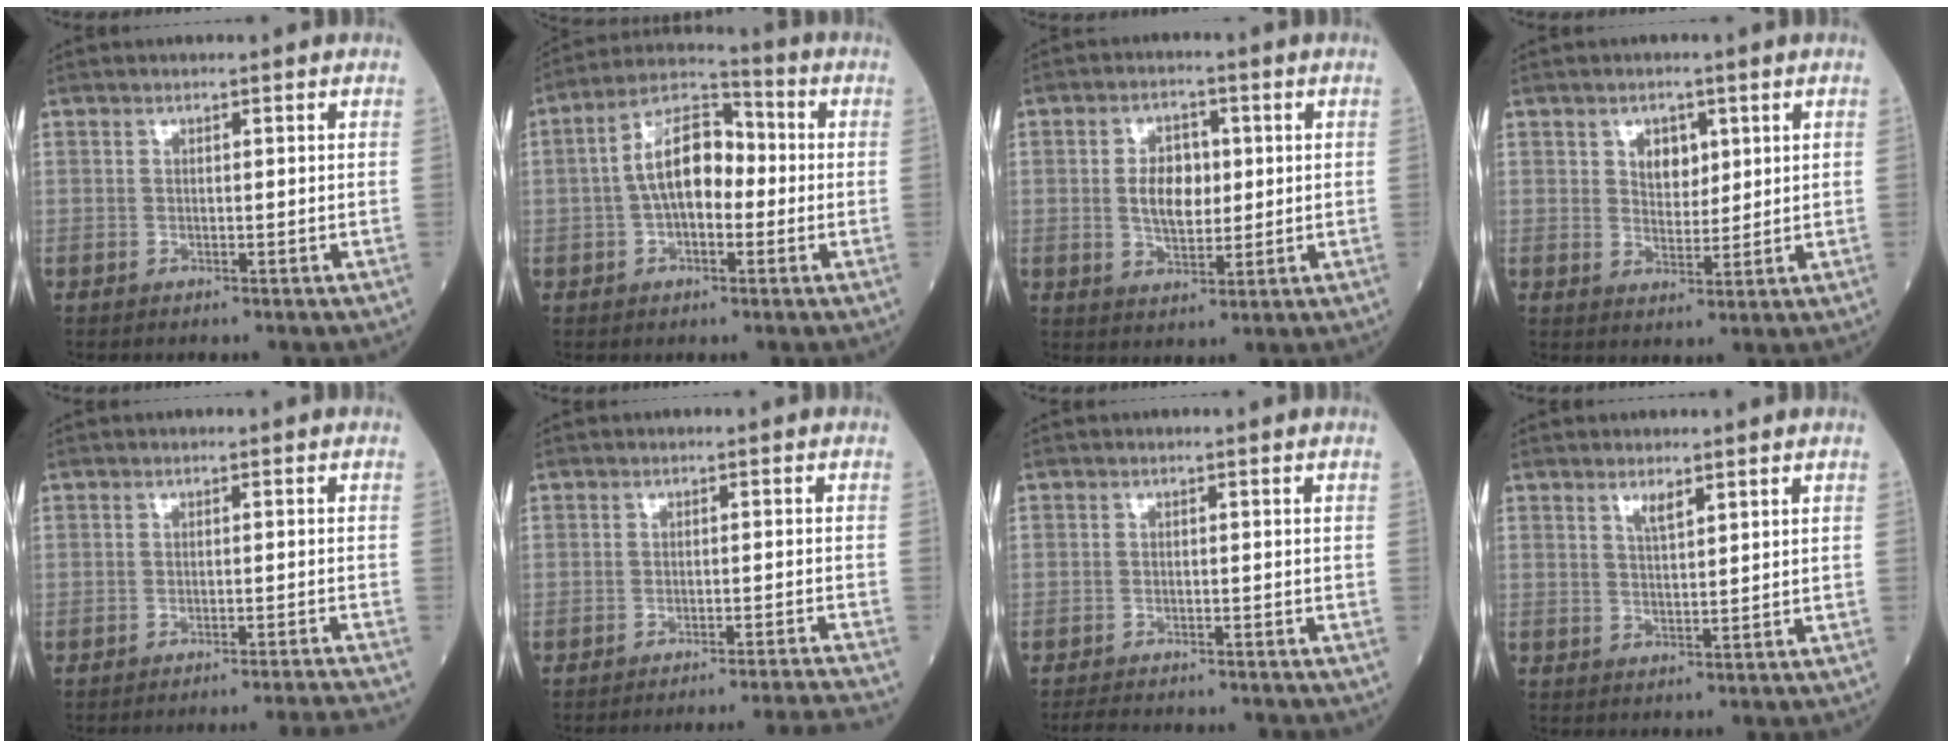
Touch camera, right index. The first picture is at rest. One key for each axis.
{"total": 10.2, "fx": -0.3, "fy": 5.0, "fz": 8.8, "tx": -0.172, "ty": 0.034, "tz": -0.011}
{"total": 6.5, "fx": 0.8, "fy": 3.8, "fz": 5.2, "tx": -0.096, "ty": 0.008, "tz": 0.018}
{"total": 4.4, "fx": 1.8, "fy": 3.1, "fz": 2.6, "tx": -0.037, "ty": 0.005, "tz": 0.032}
{"total": 9.7, "fx": -9.0, "fy": -3.3, "fz": 1.2, "tx": 0.009, "ty": -0.025, "tz": -0.111}
{"total": 12.0, "fx": -11.2, "fy": -3.8, "fz": 1.8, "tx": 0.004, "ty": -0.028, "tz": -0.142}
{"total": 7.2, "fx": -6.8, "fy": 1.2, "fz": 1.9, "tx": -0.031, "ty": -0.010, "tz": -0.097}
{"total": 2.1, "fx": 1.4, "fy": 0.3, "fz": 1.5, "tx": -0.030, "ty": -0.002, "tz": 0.027}